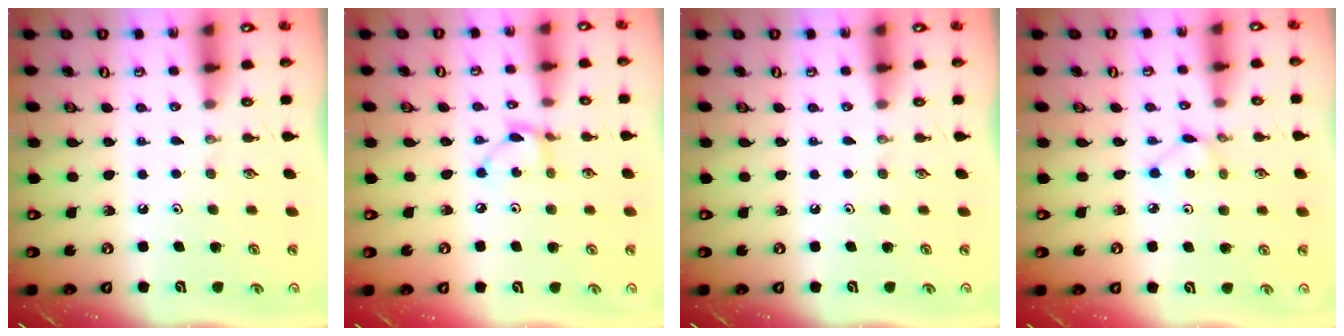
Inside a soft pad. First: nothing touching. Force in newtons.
{"total": 3.5, "press": 3.5, "slide": 0.1}
{"total": 0.0}
{"total": 2.1, "press": 2.1, "slide": 0.1}